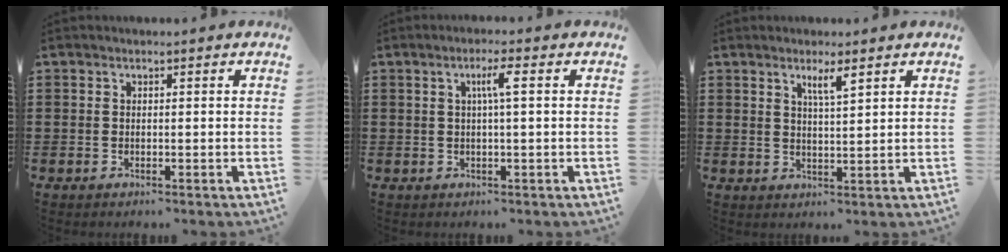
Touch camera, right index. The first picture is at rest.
{"total": 3.1, "force": [0.5, 0.0, 3.1], "torque": [-0.059, 0.002, 0.005]}
{"total": 3.1, "force": [2.0, 0.3, 2.4], "torque": [-0.042, -0.001, 0.032]}